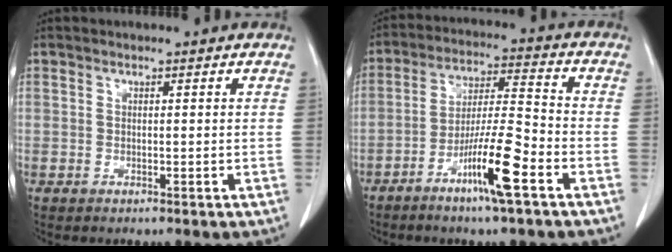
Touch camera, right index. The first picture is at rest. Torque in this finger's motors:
{"motor_torque": [1.02, -0.77, 0.40, 0.12]}